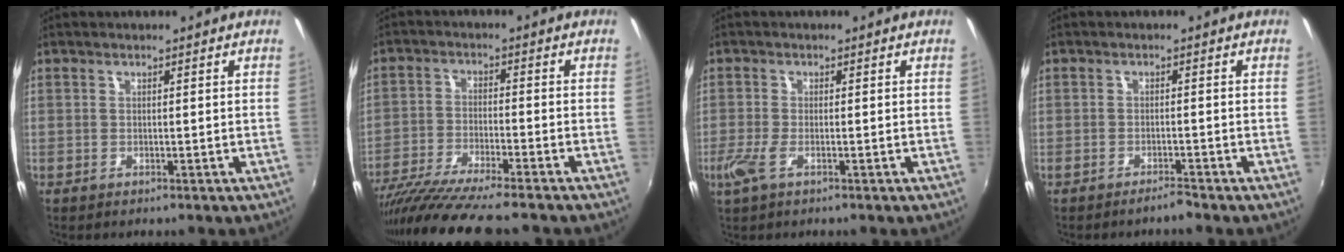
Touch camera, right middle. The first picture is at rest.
{"total": 13.1, "force": [-11.3, -0.1, 6.7], "torque": [-0.142, -0.044, -0.199]}
{"total": 3.6, "force": [-1.6, 1.2, 3.0], "torque": [-0.066, -0.011, -0.031]}
{"total": 1.7, "force": [-1.7, 0.0, 0.5], "torque": [-0.017, -0.003, -0.030]}